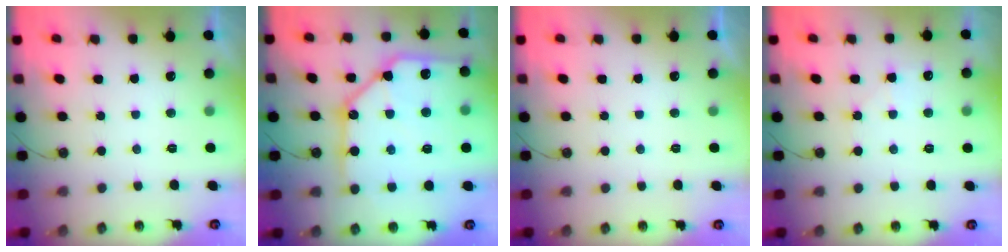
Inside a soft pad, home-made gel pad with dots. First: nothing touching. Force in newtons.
{"total": 22.6, "press": 22.5, "slide": 2.6}
{"total": 0.0}
{"total": 6.0, "press": 6.0, "slide": 0.8}